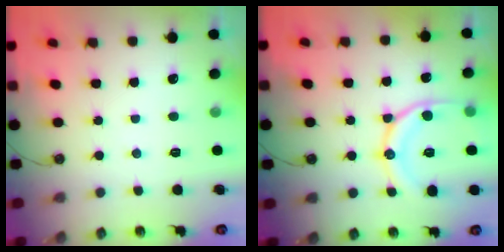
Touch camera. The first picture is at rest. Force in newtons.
{"total": 15.4, "press": 15.3, "slide": 1.8}